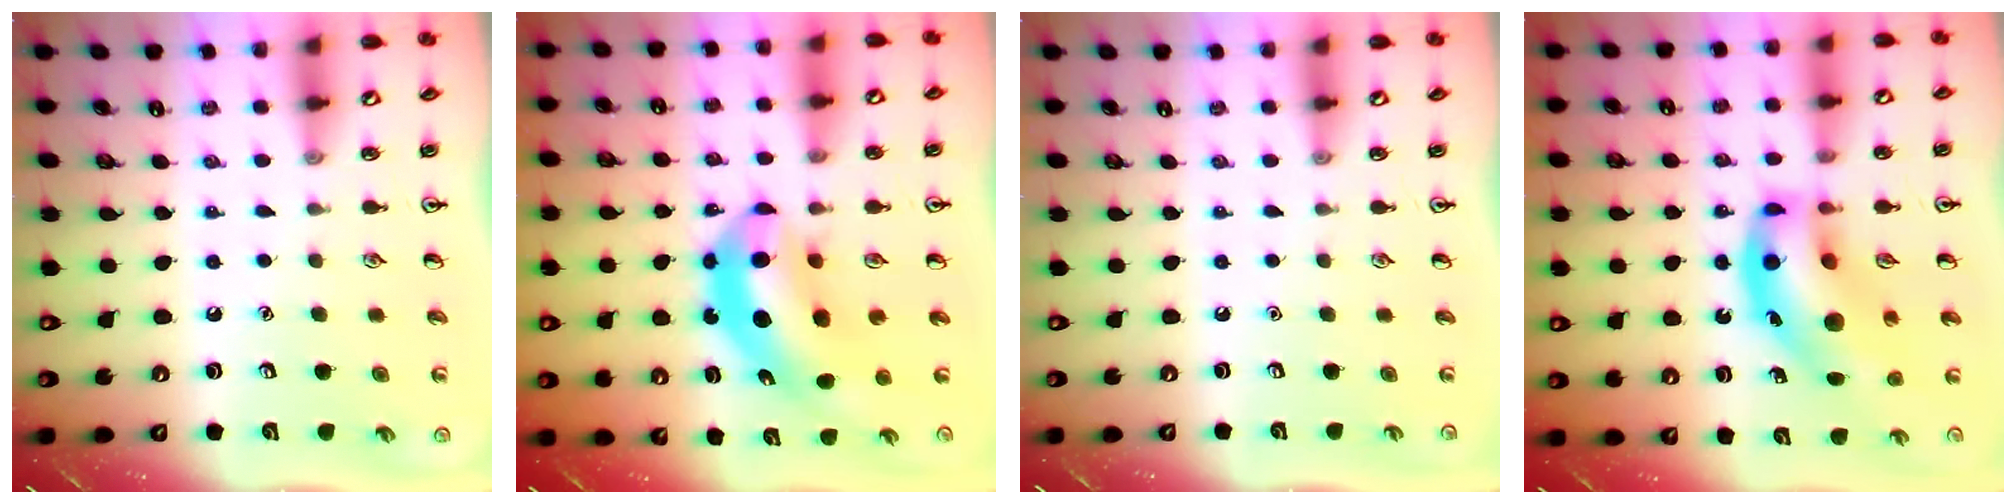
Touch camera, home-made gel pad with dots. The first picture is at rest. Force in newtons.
{"total": 11.7, "press": 11.1, "slide": 3.7}
{"total": 0.0}
{"total": 17.6, "press": 17.2, "slide": 3.8}